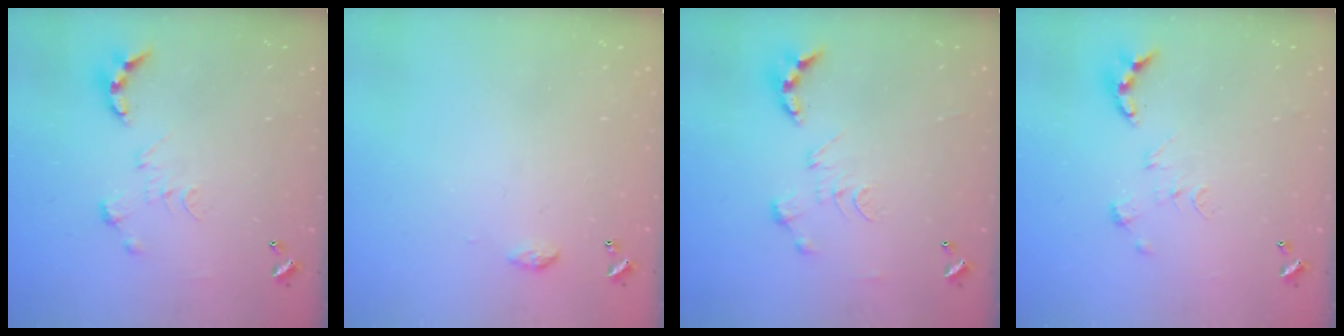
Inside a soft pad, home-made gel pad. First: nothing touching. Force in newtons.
{"total": 3.4, "press": 3.4, "slide": 0.5}
{"total": 0.0}
{"total": 0.0}